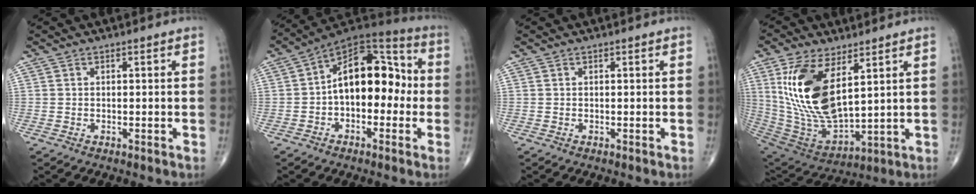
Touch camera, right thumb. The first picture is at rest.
{"total": 16.1, "force": [-0.6, 9.6, 12.9], "torque": [-0.162, 0.049, -0.025]}
{"total": 0.0}
{"total": 19.1, "force": [6.5, 8.9, 15.7], "torque": [-0.301, -0.030, 0.141]}